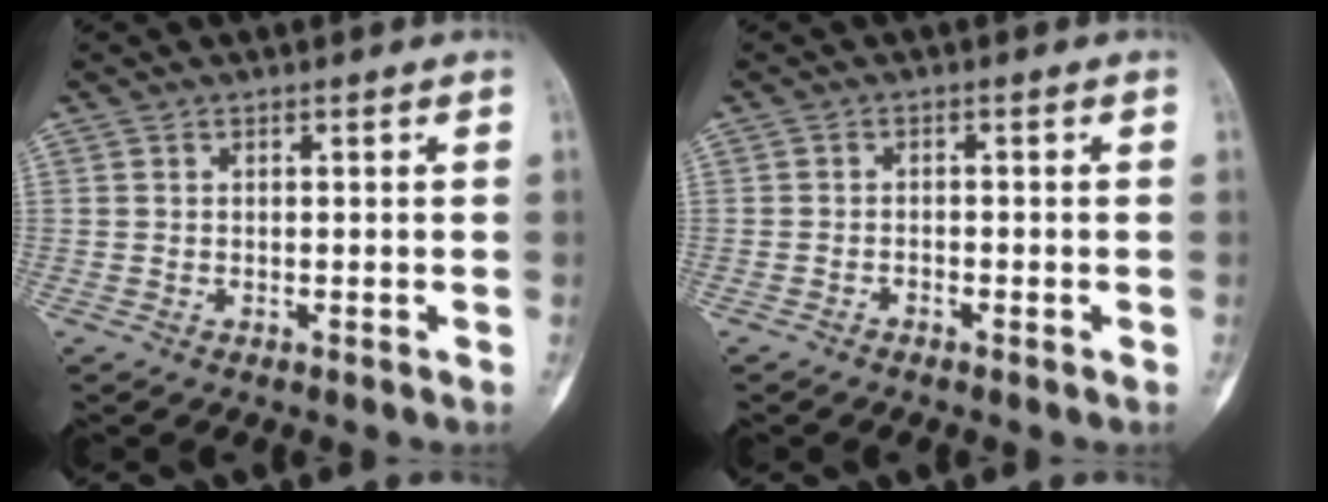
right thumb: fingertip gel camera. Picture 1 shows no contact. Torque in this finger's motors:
{"motor_torque": [-0.13, 0.03, 0.02, -0.05, -0.02]}